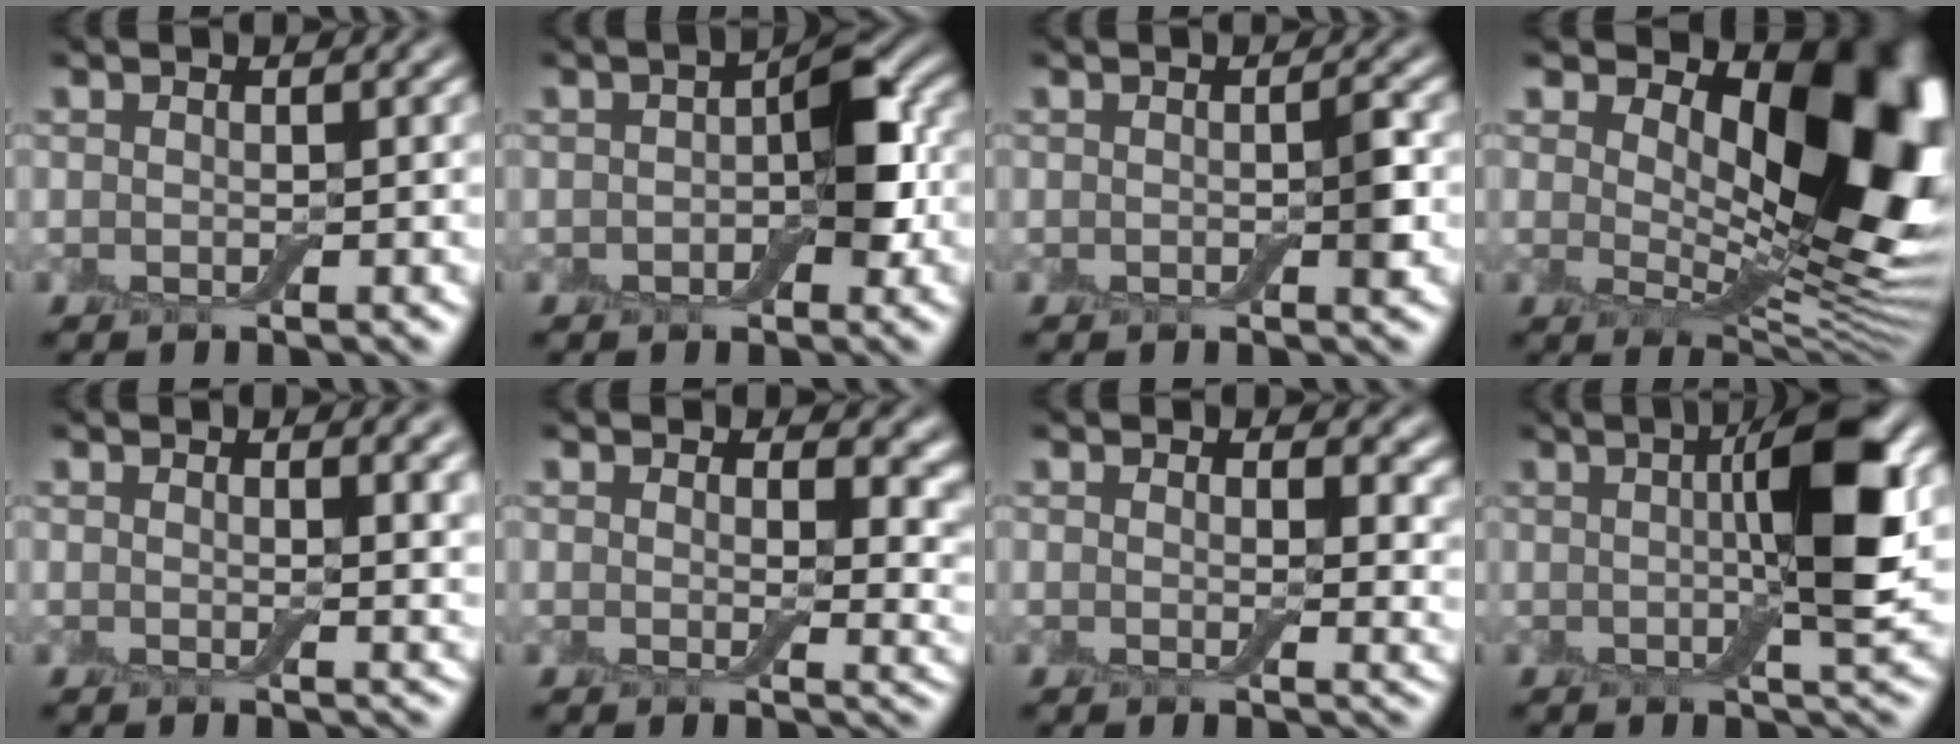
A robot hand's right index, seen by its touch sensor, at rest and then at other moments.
{"total": 4.7, "force": [-0.2, 2.6, 3.9], "torque": [-0.044, 0.008, -0.009]}
{"total": 1.3, "force": [-0.2, 0.5, 1.2], "torque": [-0.015, -0.001, -0.003]}
{"total": 13.8, "force": [4.0, 7.4, 10.9], "torque": [-0.128, -0.004, 0.077]}
{"total": 2.6, "force": [0.7, 1.1, 2.2], "torque": [-0.030, -0.005, 0.014]}
{"total": 4.7, "force": [1.5, 3.2, 3.2], "torque": [-0.042, -0.019, 0.028]}
{"total": 3.6, "force": [1.4, 2.5, 2.3], "torque": [-0.032, -0.017, 0.027]}
{"total": 7.4, "force": [1.2, 1.3, 7.2], "torque": [-0.110, 0.013, 0.015]}